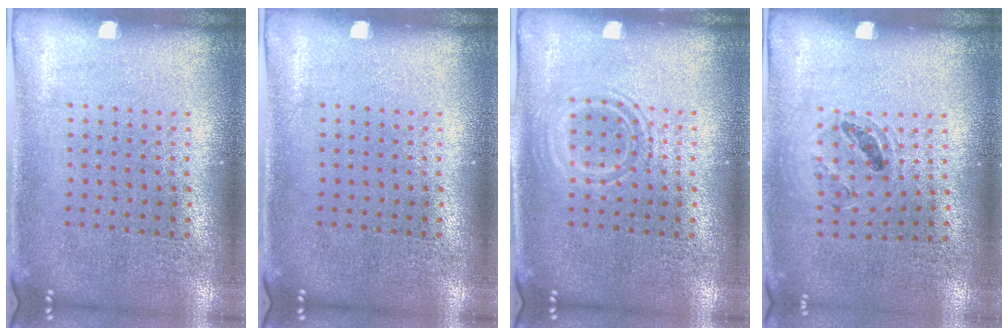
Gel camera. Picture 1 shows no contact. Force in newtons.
{"total": 0.0}
{"total": 1.0, "press": 0.9, "slide": 0.3}
{"total": 0.9, "press": 0.9, "slide": 0.1}